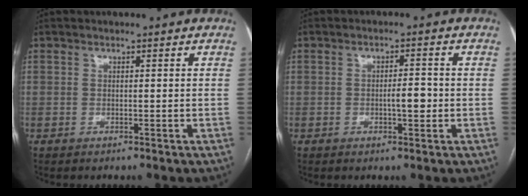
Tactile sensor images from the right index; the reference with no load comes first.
{"total": 3.2, "force": [-0.6, 0.9, 3.0], "torque": [-0.047, 0.002, -0.008]}